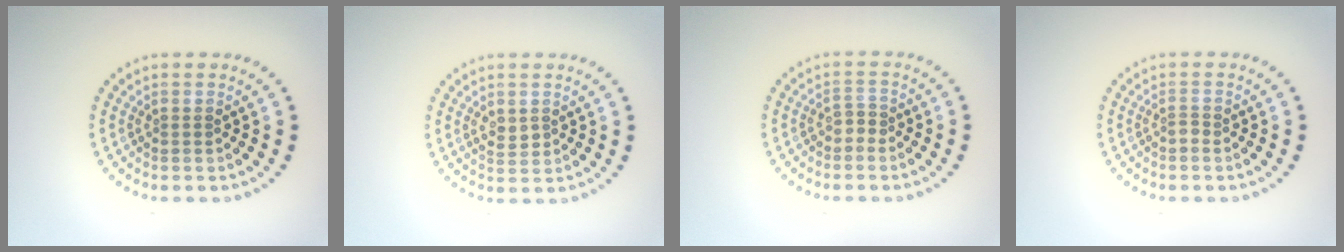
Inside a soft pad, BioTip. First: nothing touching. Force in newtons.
{"total": 1.4, "press": 1.4, "slide": 0.2}
{"total": 1.0, "press": 0.8, "slide": 0.5}
{"total": 0.9, "press": 0.6, "slide": 0.6}